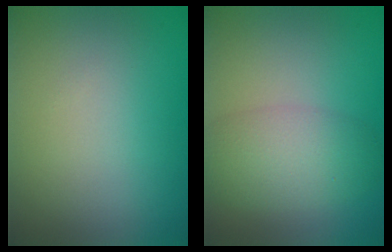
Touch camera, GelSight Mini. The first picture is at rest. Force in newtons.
{"total": 4.5, "press": 4.5, "slide": 0.1}